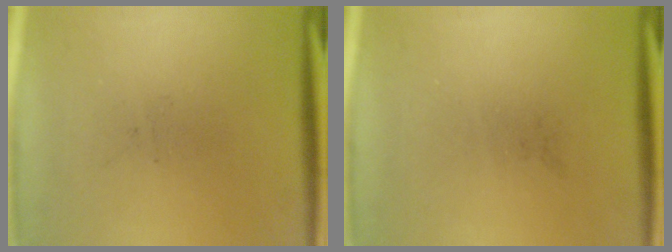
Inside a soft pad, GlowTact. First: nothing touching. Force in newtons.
{"total": 0.0}